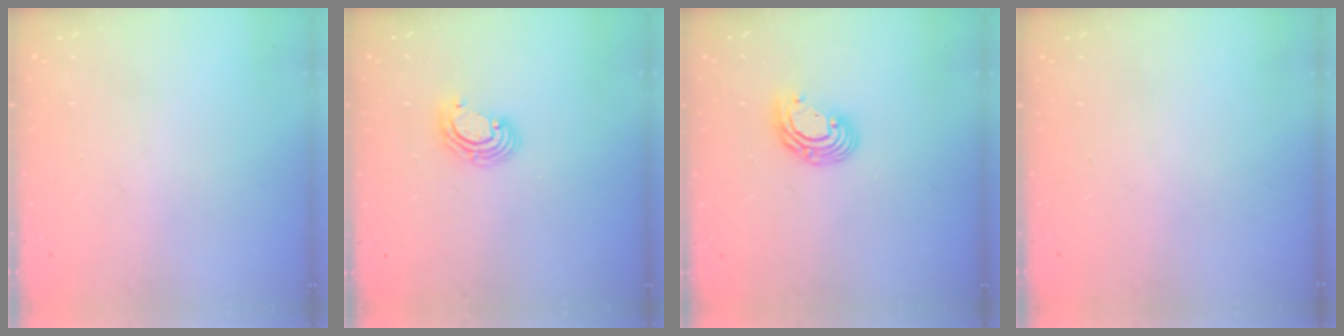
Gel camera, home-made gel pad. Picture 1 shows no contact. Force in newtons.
{"total": 4.5, "press": 4.5, "slide": 0.3}
{"total": 8.7, "press": 8.6, "slide": 1.3}
{"total": 0.0}